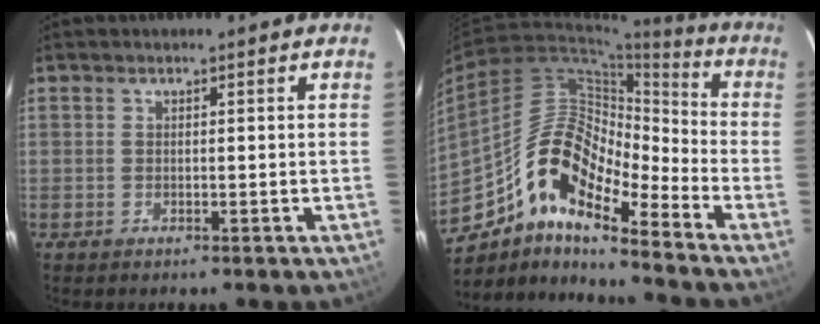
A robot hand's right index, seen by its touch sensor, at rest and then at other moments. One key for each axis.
{"total": 15.9, "fx": -10.7, "fy": 4.7, "fz": 10.9, "tx": -0.179, "ty": 0.009, "tz": -0.212}